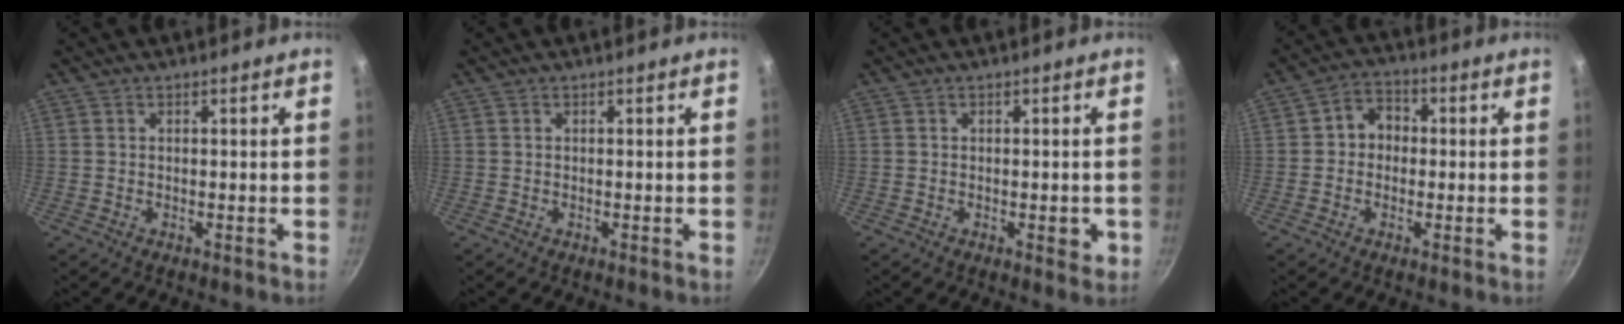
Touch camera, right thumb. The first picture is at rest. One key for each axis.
{"total": 0.0}
{"total": 2.7, "fx": -0.7, "fy": 1.4, "fz": 2.2, "tx": -0.017, "ty": 0.004, "tz": -0.009}
{"total": 5.5, "fx": 0.0, "fy": 4.7, "fz": 2.8, "tx": -0.014, "ty": 0.013, "tz": -0.012}